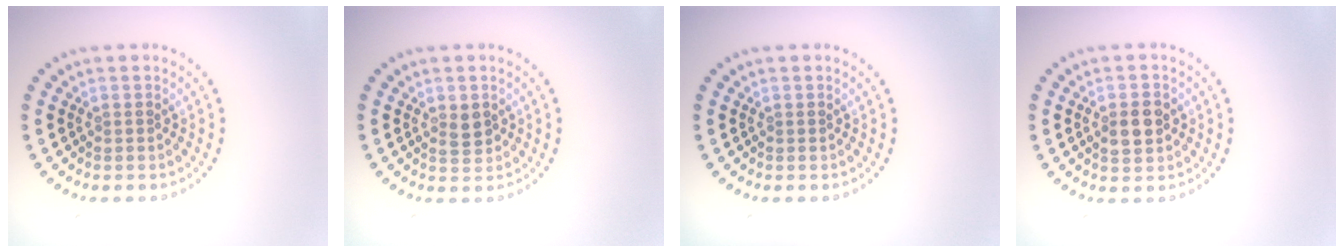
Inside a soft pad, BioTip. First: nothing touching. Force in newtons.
{"total": 1.6, "press": 1.6, "slide": 0.4}
{"total": 0.0}
{"total": 2.8, "press": 2.8, "slide": 0.1}